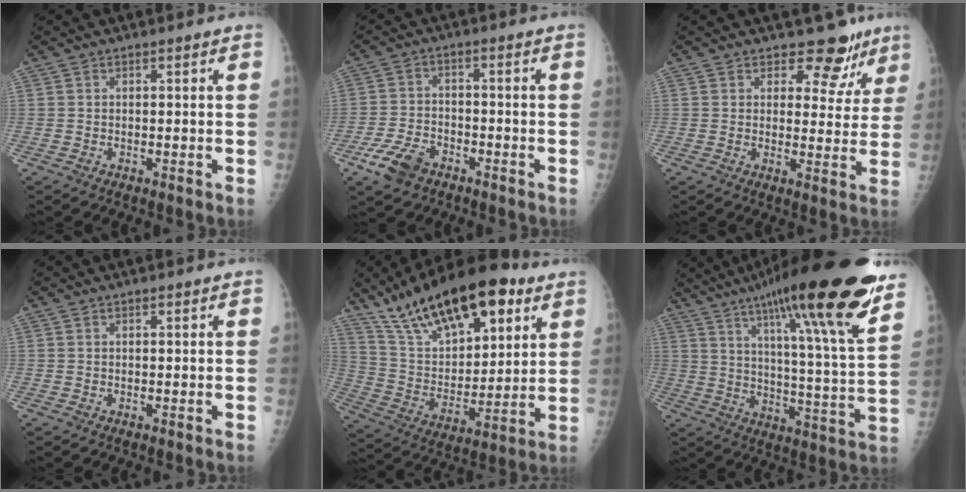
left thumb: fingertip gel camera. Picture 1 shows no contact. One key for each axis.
{"total": 7.3, "fx": -4.5, "fy": 4.3, "fz": 3.7, "tx": -0.073, "ty": 0.018, "tz": -0.082}
{"total": 7.8, "fx": 6.1, "fy": 4.6, "fz": 1.6, "tx": 0.019, "ty": -0.038, "tz": 0.066}
{"total": 0.0}
{"total": 25.5, "fx": 15.3, "fy": 11.0, "fz": 17.2, "tx": -0.257, "ty": -0.037, "tz": 0.269}
{"total": 26.9, "fx": 17.9, "fy": 3.1, "fz": 19.9, "tx": -0.294, "ty": -0.067, "tz": 0.268}